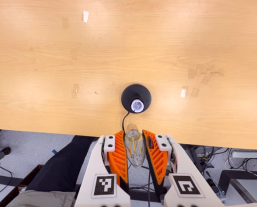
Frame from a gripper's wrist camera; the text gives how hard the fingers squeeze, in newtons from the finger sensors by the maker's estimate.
{"total": 20.3, "left": 21.7, "right": 18.9}